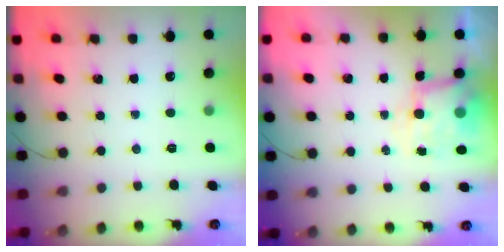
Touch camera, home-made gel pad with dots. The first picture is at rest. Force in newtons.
{"total": 8.1, "press": 8.0, "slide": 1.7}